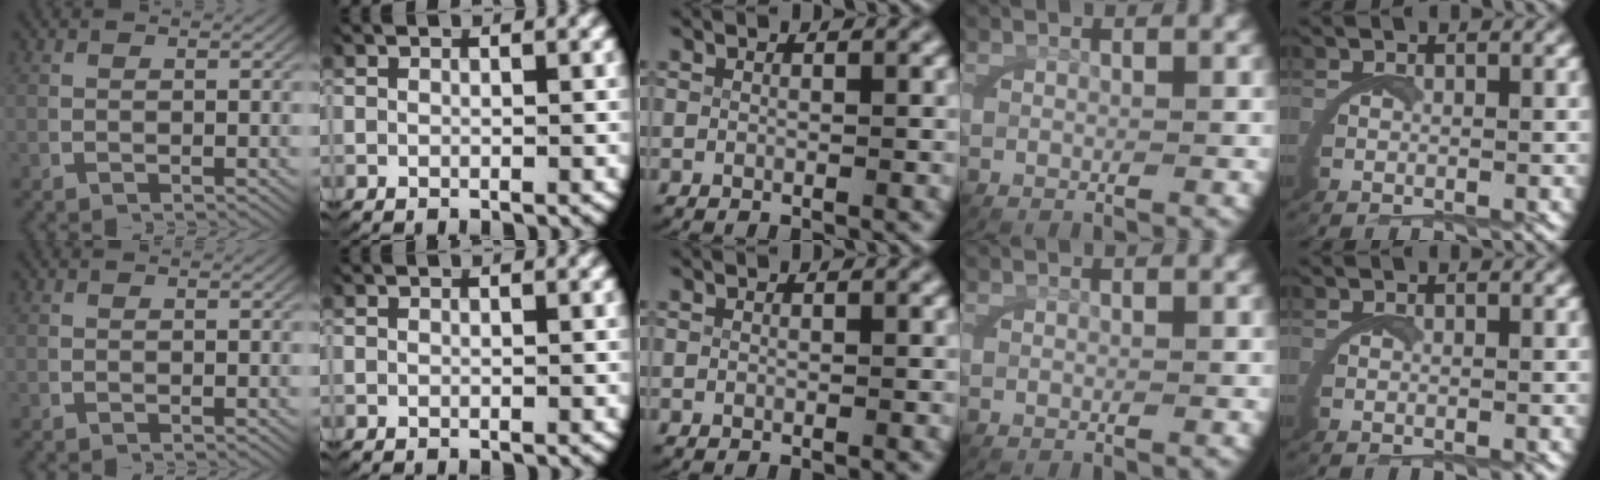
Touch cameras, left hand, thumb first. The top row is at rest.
{}